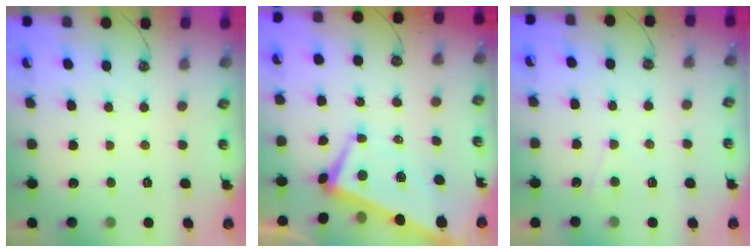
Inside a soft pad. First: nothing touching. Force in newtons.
{"total": 2.1, "press": 1.9, "slide": 0.9}
{"total": 2.4, "press": 2.4, "slide": 0.4}